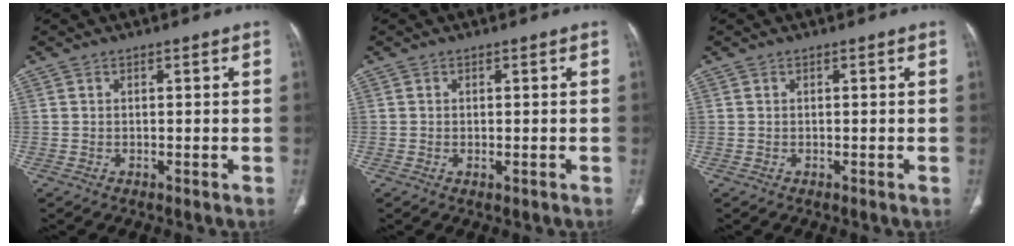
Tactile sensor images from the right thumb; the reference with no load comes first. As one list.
[{"total": 0.8, "force": [-0.2, 0.4, 0.6], "torque": [-0.012, -0.002, -0.002]}, {"total": 0.0}]